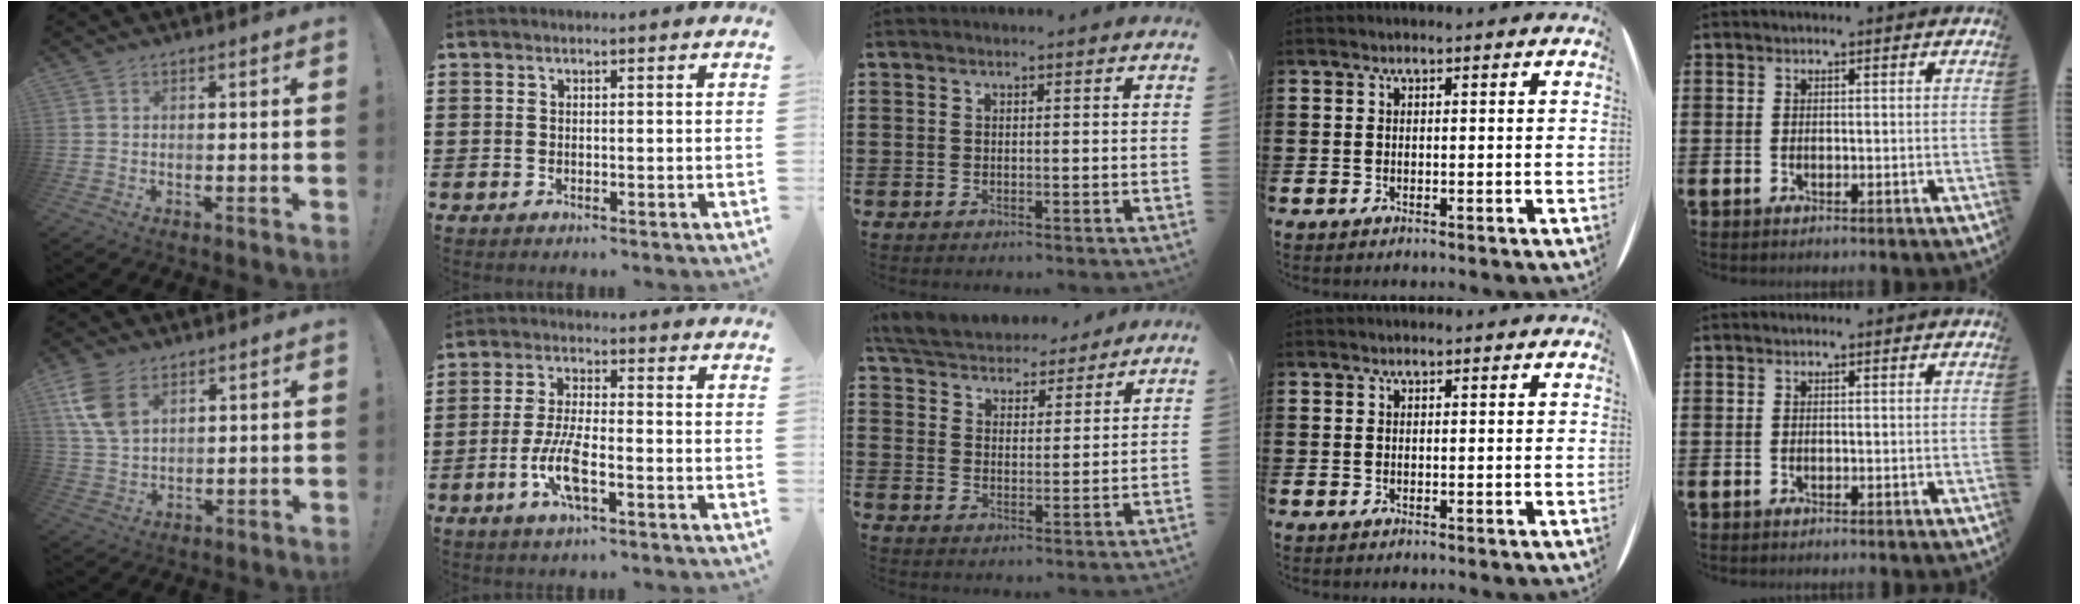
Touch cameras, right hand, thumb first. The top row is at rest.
{"thumb": {"total": 9.2, "force": [4.6, 5.7, 5.7], "torque": [-0.107, -0.007, 0.091]}, "index": {"total": 7.1, "force": [-2.6, 1.9, 6.2], "torque": [-0.136, -0.011, -0.051]}, "middle": {"total": 5.7, "force": [5.6, 1.2, 0.1], "torque": [-0.033, -0.030, 0.100]}}